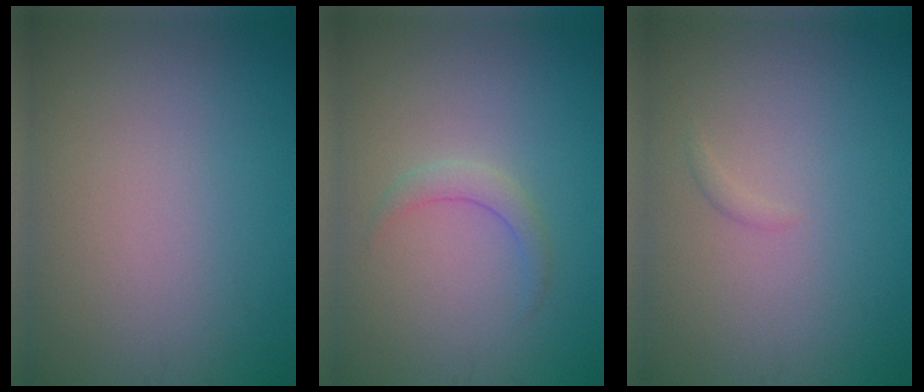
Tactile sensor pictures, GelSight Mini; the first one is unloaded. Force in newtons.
{"total": 1.5, "press": 1.5, "slide": 0.0}
{"total": 0.5, "press": 0.5, "slide": 0.1}